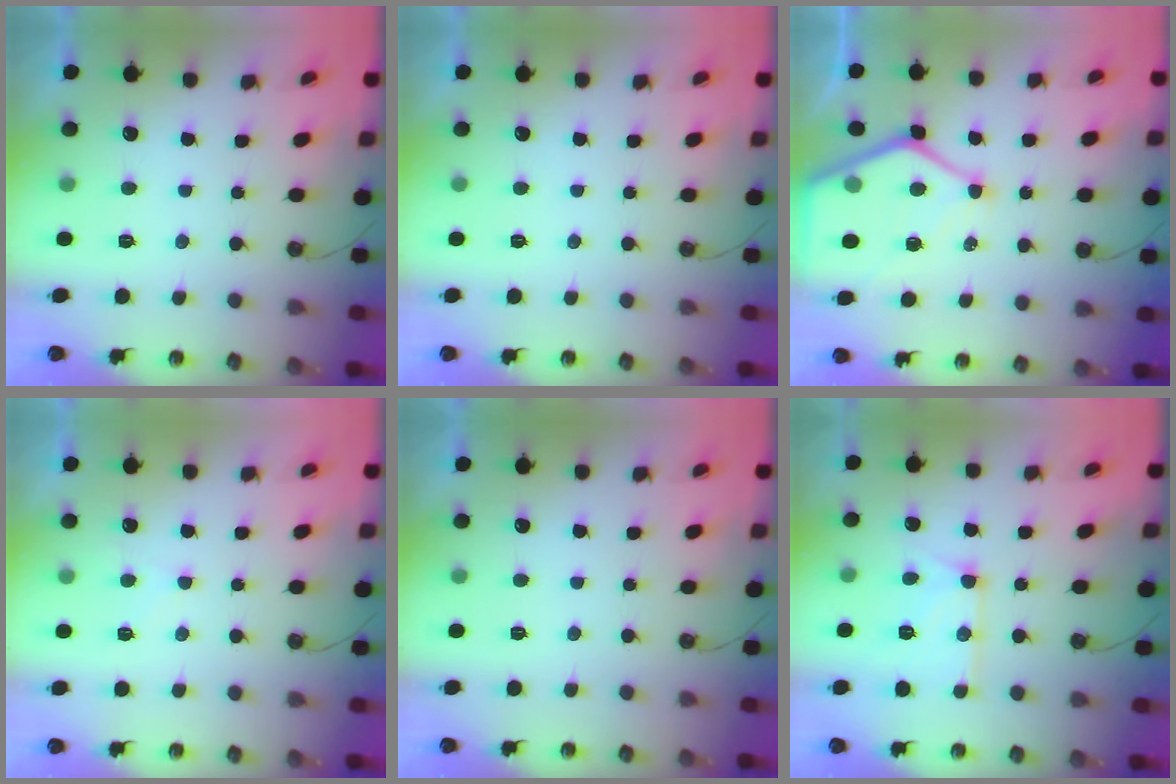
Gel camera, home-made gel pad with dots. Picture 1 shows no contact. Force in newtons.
{"total": 0.0}
{"total": 13.7, "press": 13.6, "slide": 1.5}
{"total": 4.8, "press": 4.8, "slide": 0.6}
{"total": 0.0}
{"total": 12.2, "press": 12.2, "slide": 0.3}